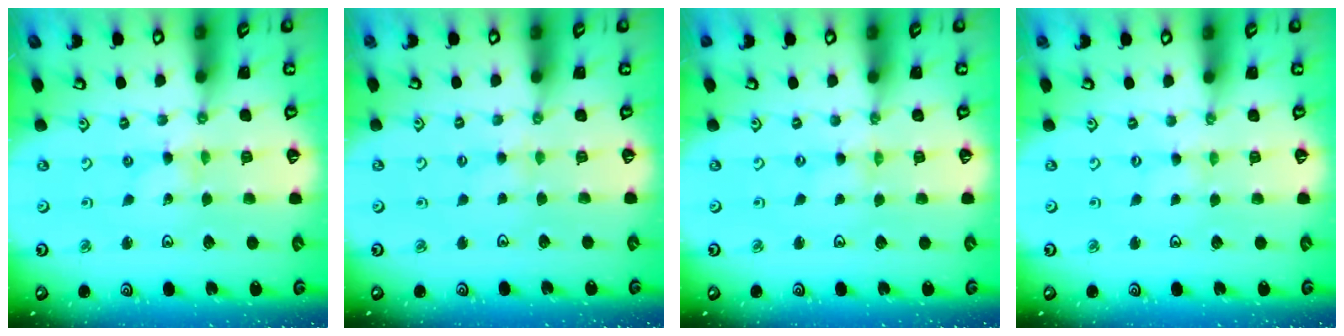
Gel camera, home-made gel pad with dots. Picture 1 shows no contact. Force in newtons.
{"total": 1.9, "press": 1.8, "slide": 0.4}
{"total": 0.0}
{"total": 0.0}